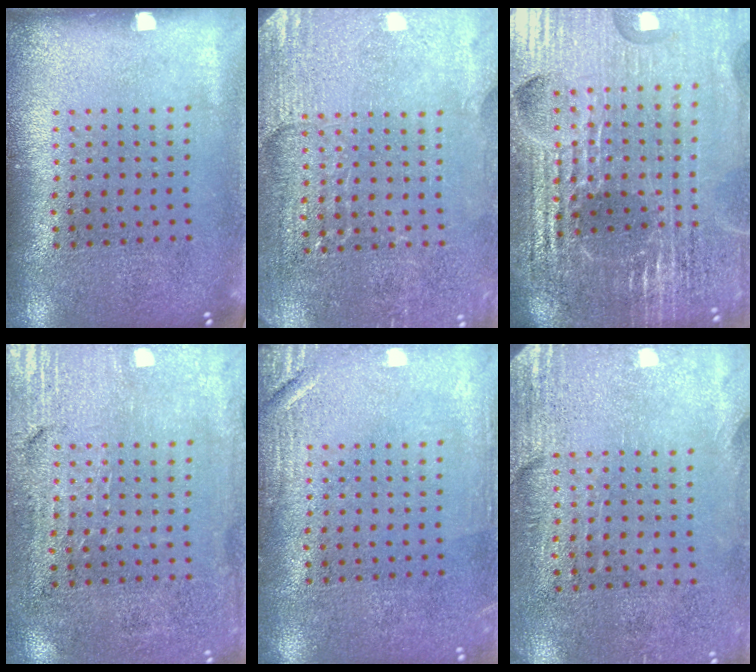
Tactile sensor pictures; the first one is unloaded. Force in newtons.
{"total": 2.9, "press": 2.9, "slide": 0.4}
{"total": 6.3, "press": 5.6, "slide": 2.8}
{"total": 3.3, "press": 2.9, "slide": 1.5}
{"total": 2.1, "press": 2.0, "slide": 0.4}
{"total": 2.8, "press": 2.4, "slide": 1.5}